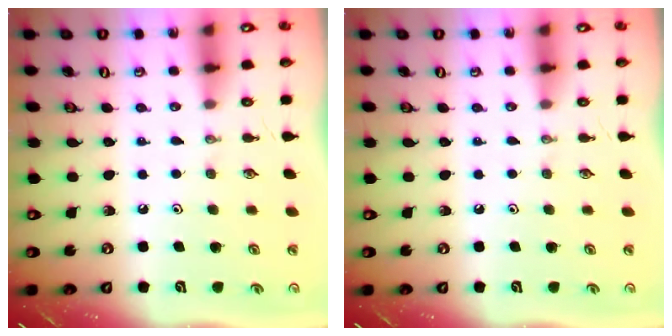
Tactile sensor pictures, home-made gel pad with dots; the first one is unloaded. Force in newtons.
{"total": 0.0}